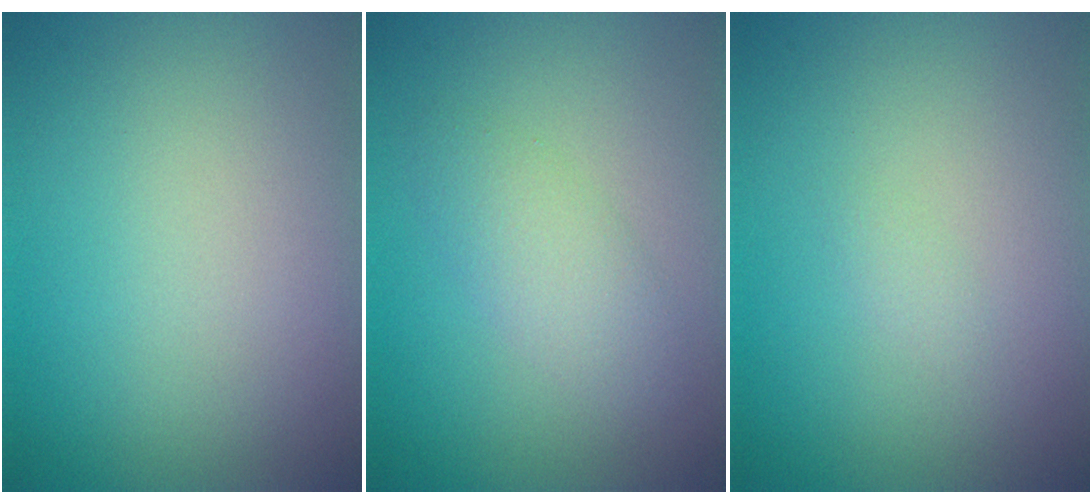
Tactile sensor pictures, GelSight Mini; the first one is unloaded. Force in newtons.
{"total": 2.5, "press": 2.5, "slide": 0.0}
{"total": 0.5, "press": 0.5, "slide": 0.0}